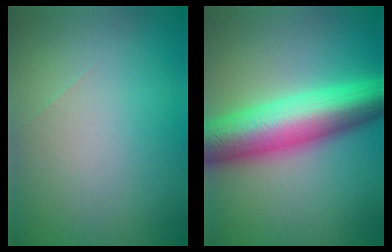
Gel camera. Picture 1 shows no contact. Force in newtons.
{"total": 10.4, "press": 10.4, "slide": 0.1}